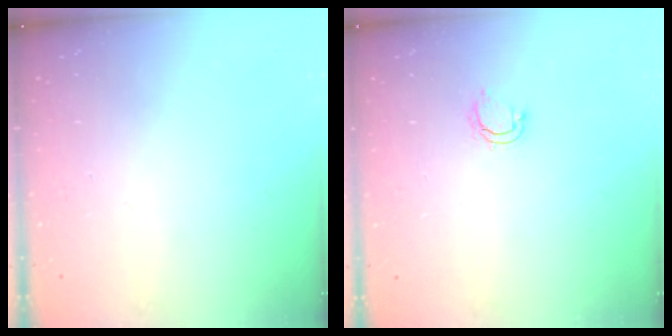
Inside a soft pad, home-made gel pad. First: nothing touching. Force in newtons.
{"total": 3.7, "press": 3.7, "slide": 0.3}